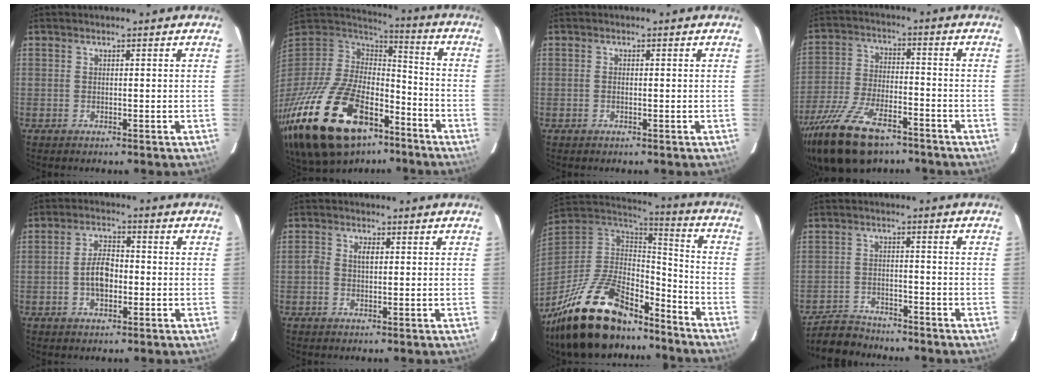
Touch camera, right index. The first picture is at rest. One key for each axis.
{"total": 34.3, "fx": -20.6, "fy": 17.7, "fz": 21.0, "tx": -0.445, "ty": -0.037, "tz": -0.324}
{"total": 0.5, "fx": -0.1, "fy": 0.3, "fz": 0.4, "tx": -0.005, "ty": 0.003, "tz": -0.002}
{"total": 17.9, "fx": -12.7, "fy": 7.4, "fz": 10.2, "tx": -0.225, "ty": -0.033, "tz": -0.229}
{"total": 5.7, "fx": -1.2, "fy": 3.2, "fz": 4.6, "tx": -0.087, "ty": 0.012, "tz": -0.017}
{"total": 2.5, "fx": 0.1, "fy": 1.7, "fz": 1.8, "tx": -0.034, "ty": 0.008, "tz": 0.000}
{"total": 27.1, "fx": -19.2, "fy": 11.6, "fz": 15.3, "tx": -0.301, "ty": -0.006, "tz": -0.304}
{"total": 7.6, "fx": -7.1, "fy": 2.6, "fz": 1.1, "tx": -0.053, "ty": 0.003, "tz": -0.118}